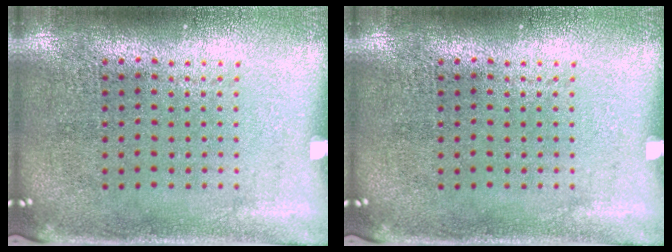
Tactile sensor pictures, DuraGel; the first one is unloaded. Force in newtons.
{"total": 0.0}